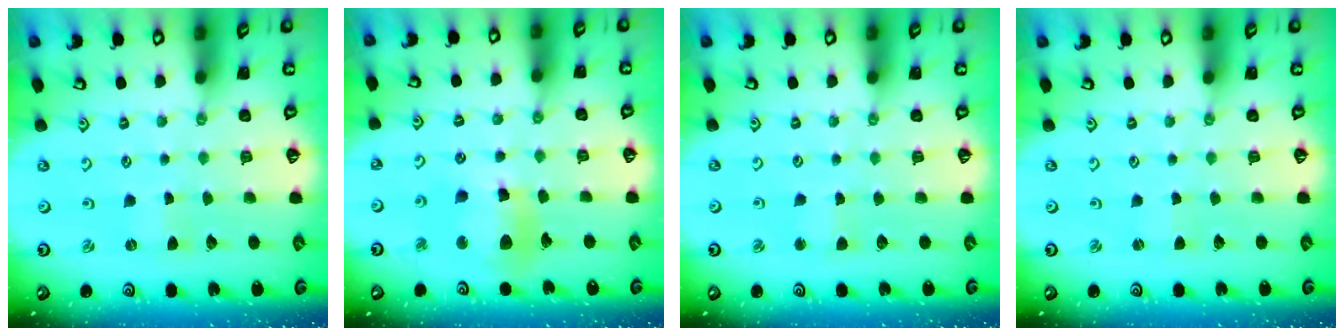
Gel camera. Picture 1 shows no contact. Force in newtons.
{"total": 11.7, "press": 11.5, "slide": 1.8}
{"total": 2.5, "press": 2.5, "slide": 0.5}
{"total": 0.0}